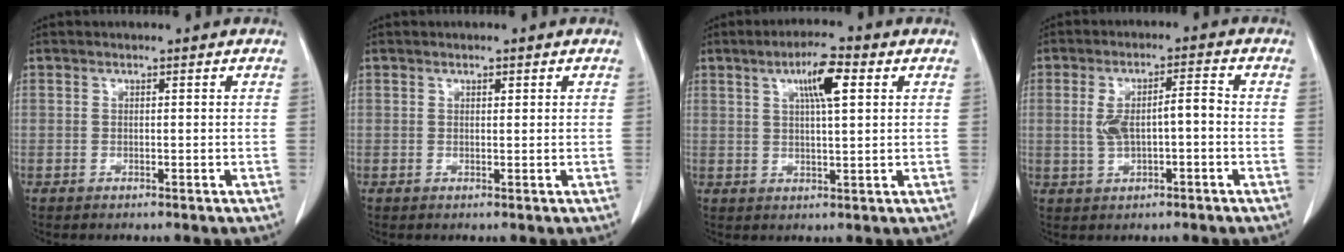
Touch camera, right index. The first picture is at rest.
{"total": 0.7, "force": [0.4, 0.3, 0.5], "torque": [-0.009, -0.002, 0.006]}
{"total": 6.6, "force": [2.6, 0.9, 6.0], "torque": [-0.105, 0.007, 0.043]}
{"total": 6.1, "force": [-0.1, 1.8, 5.8], "torque": [-0.113, 0.022, 0.005]}